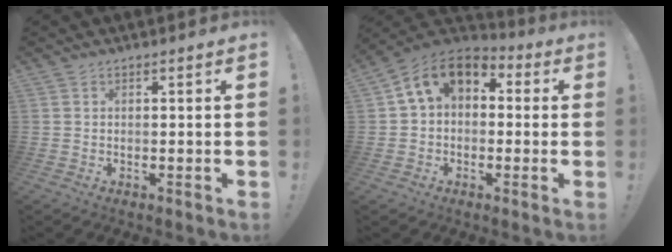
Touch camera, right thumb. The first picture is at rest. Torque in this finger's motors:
{"motor_torque": [0.48, 0.51, 0.26, 0.08, 0.23]}